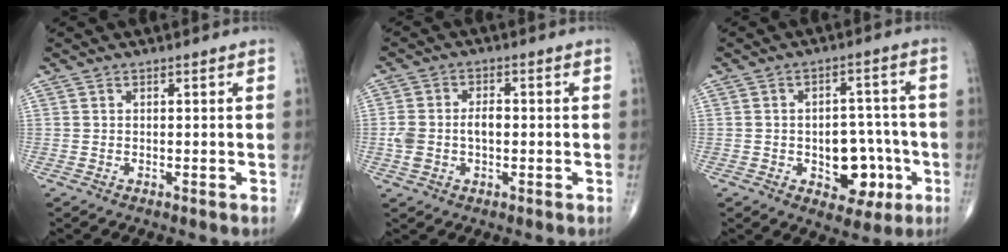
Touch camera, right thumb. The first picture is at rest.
{"total": 5.6, "force": [-0.7, 3.7, 4.1], "torque": [-0.083, 0.021, -0.010]}
{"total": 10.4, "force": [-3.0, 6.8, 7.4], "torque": [-0.059, 0.028, -0.032]}